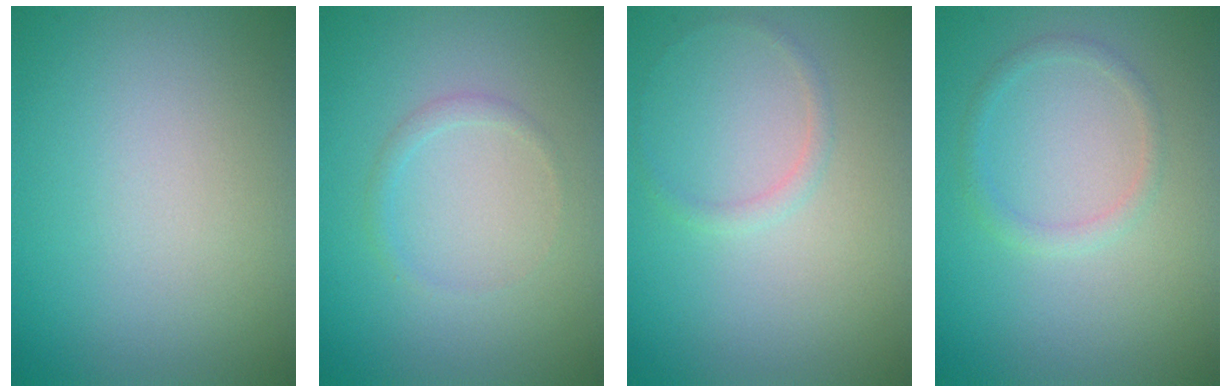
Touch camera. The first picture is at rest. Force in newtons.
{"total": 0.9, "press": 0.9, "slide": 0.0}
{"total": 0.8, "press": 0.8, "slide": 0.0}
{"total": 1.3, "press": 1.3, "slide": 0.1}